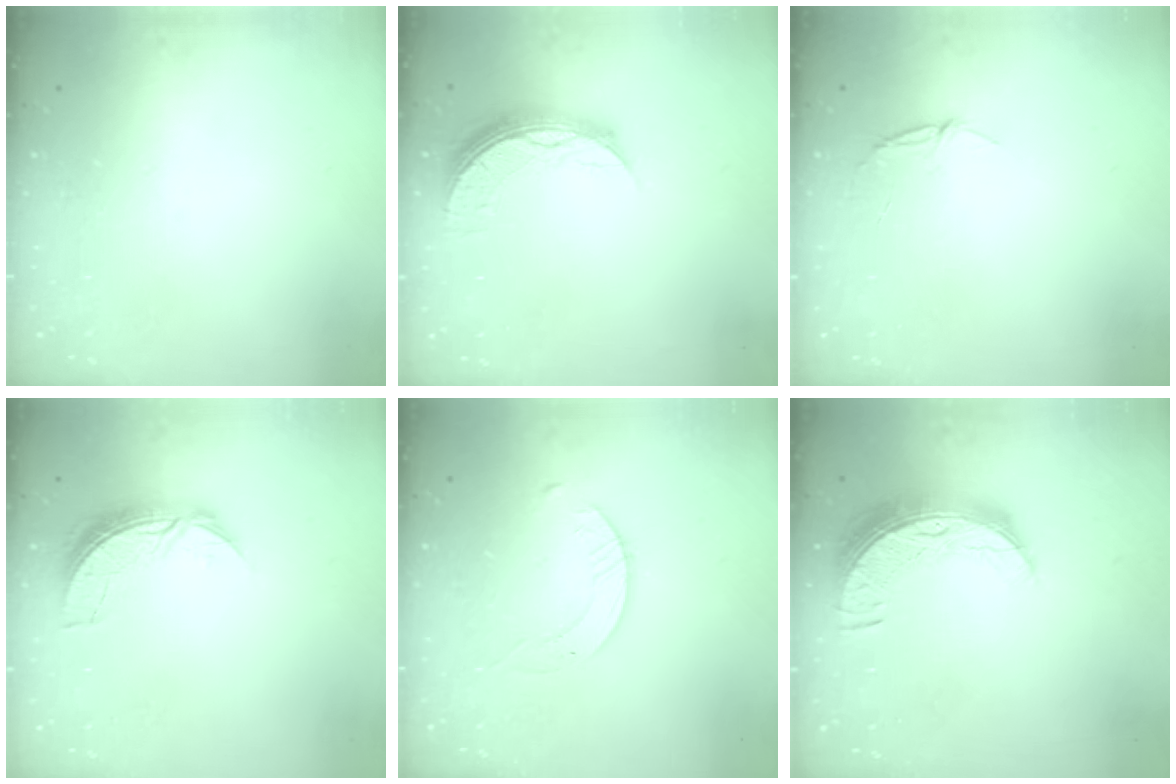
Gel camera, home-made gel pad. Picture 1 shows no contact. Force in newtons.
{"total": 8.4, "press": 8.4, "slide": 0.8}
{"total": 3.9, "press": 3.9, "slide": 0.4}
{"total": 7.3, "press": 7.3, "slide": 0.5}
{"total": 3.1, "press": 3.1, "slide": 0.4}
{"total": 11.5, "press": 11.5, "slide": 0.9}